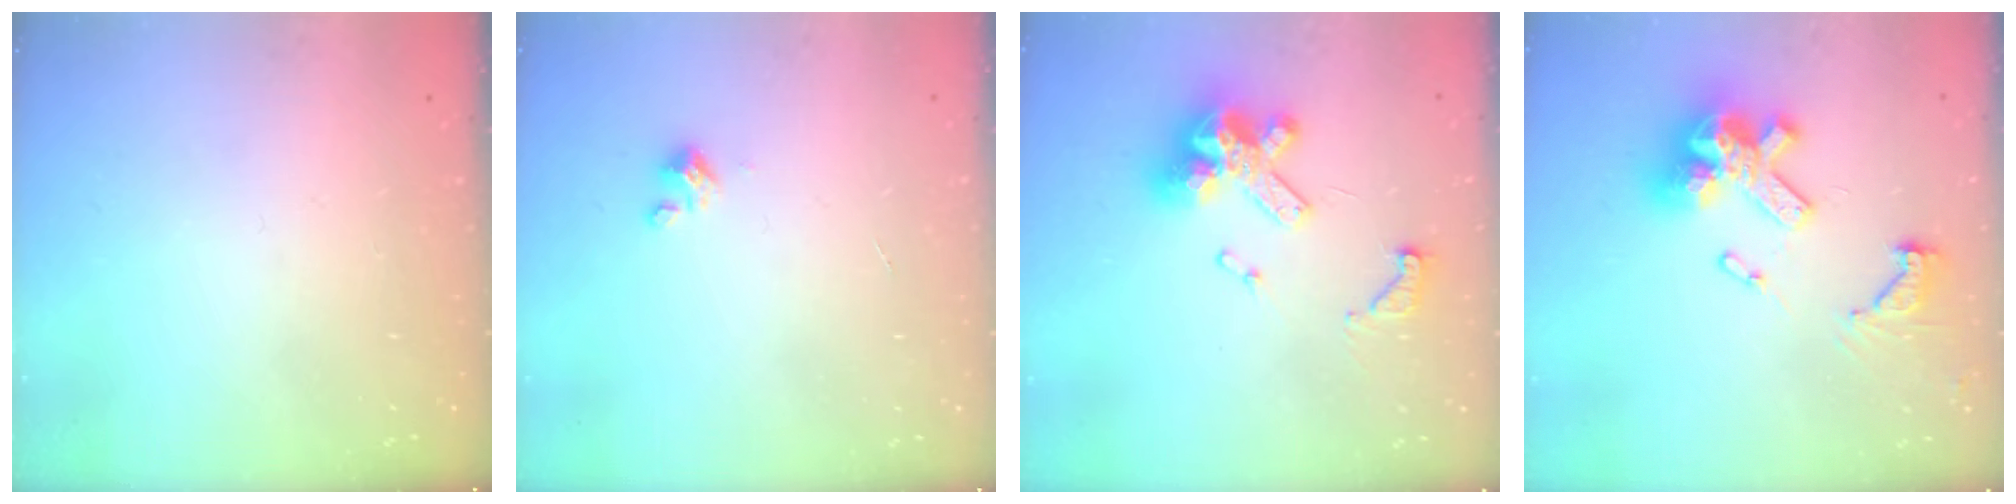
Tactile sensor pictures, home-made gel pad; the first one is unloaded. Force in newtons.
{"total": 2.0, "press": 2.0, "slide": 0.2}
{"total": 14.5, "press": 14.5, "slide": 0.9}
{"total": 18.5, "press": 18.3, "slide": 2.4}